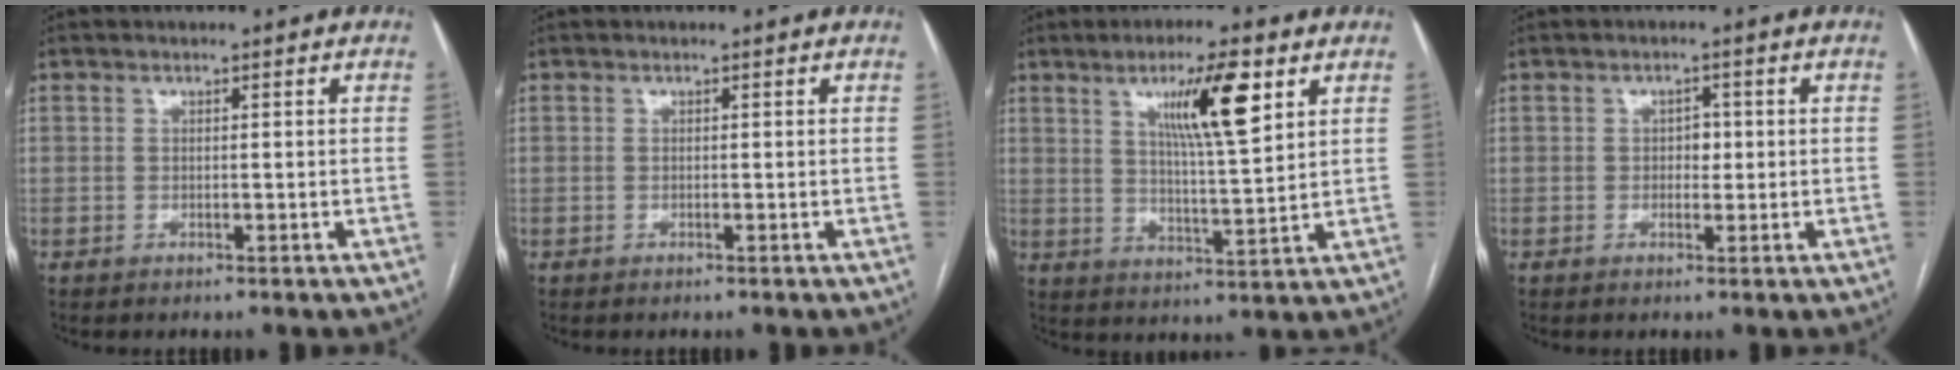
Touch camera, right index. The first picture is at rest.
{"total": 0.0}
{"total": 10.6, "force": [5.0, 0.9, 9.3], "torque": [-0.156, 0.000, 0.083]}
{"total": 1.9, "force": [0.1, 1.3, 1.4], "torque": [-0.015, 0.003, 0.000]}